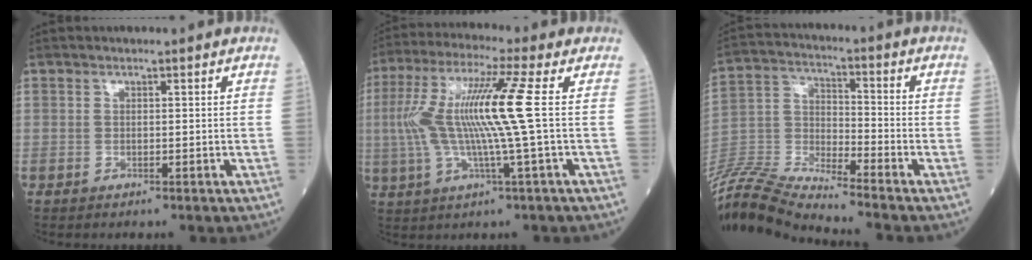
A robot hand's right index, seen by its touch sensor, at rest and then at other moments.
{"total": 13.1, "force": [0.7, -1.2, 13.1], "torque": [-0.271, 0.012, 0.006]}
{"total": 13.1, "force": [-12.8, -1.6, 2.6], "torque": [-0.058, 0.013, -0.252]}